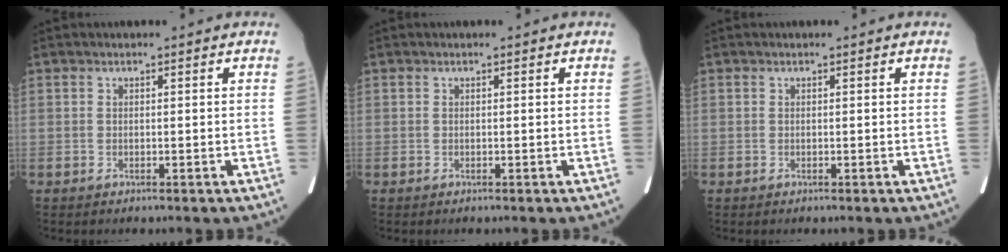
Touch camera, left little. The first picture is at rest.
{"total": 0.0}
{"total": 0.0}